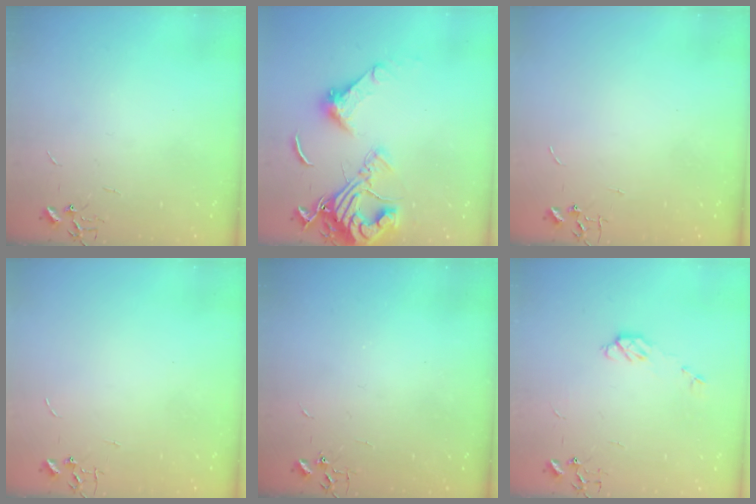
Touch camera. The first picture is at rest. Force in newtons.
{"total": 17.3, "press": 17.2, "slide": 1.5}
{"total": 0.0}
{"total": 0.0}
{"total": 2.1, "press": 2.1, "slide": 0.4}
{"total": 5.5, "press": 5.4, "slide": 0.4}